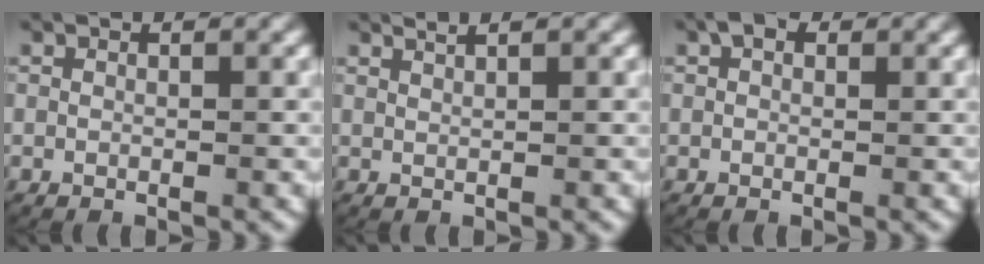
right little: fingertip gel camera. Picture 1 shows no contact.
{"total": 1.1, "force": [1.0, -0.2, 0.3], "torque": [-0.012, -0.005, 0.024]}
{"total": 1.0, "force": [0.8, 0.2, 0.6], "torque": [-0.008, 0.001, 0.012]}